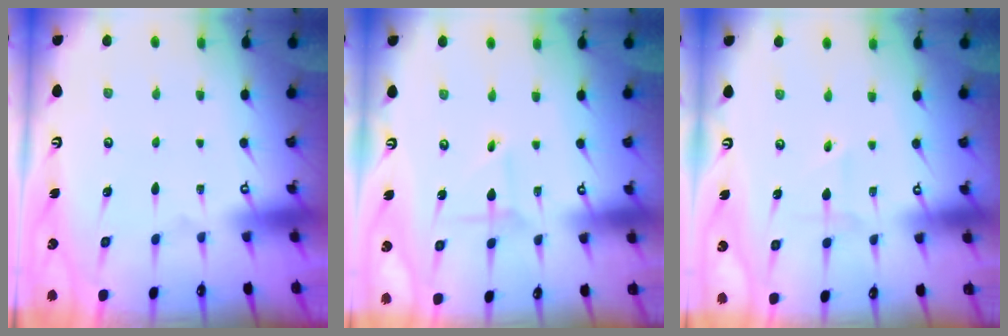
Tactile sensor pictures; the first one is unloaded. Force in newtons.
{"total": 1.0, "press": 1.0, "slide": 0.1}
{"total": 1.6, "press": 1.5, "slide": 0.5}